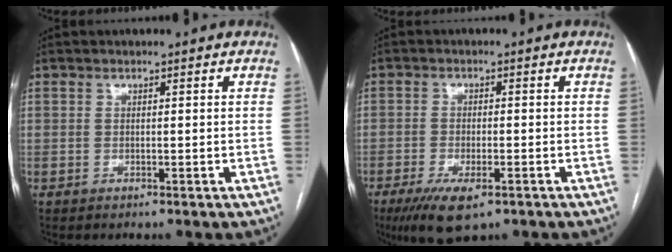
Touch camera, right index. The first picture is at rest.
{"total": 7.8, "force": [-4.7, 2.5, 5.7], "torque": [-0.101, -0.015, -0.075]}